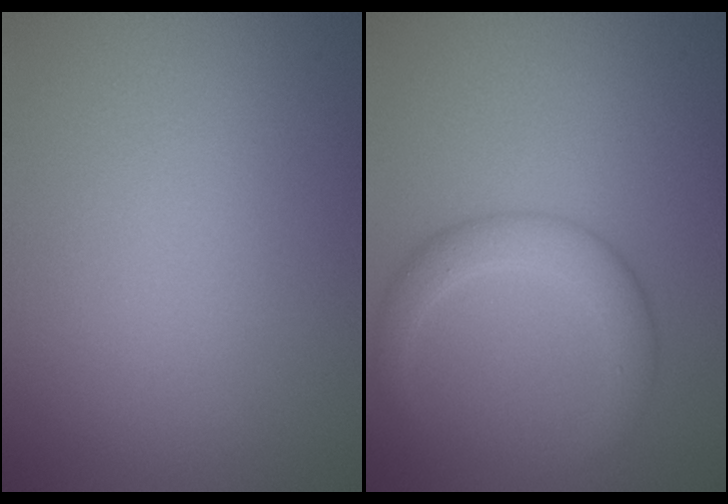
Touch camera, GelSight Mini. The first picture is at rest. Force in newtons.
{"total": 3.3, "press": 3.3, "slide": 0.2}